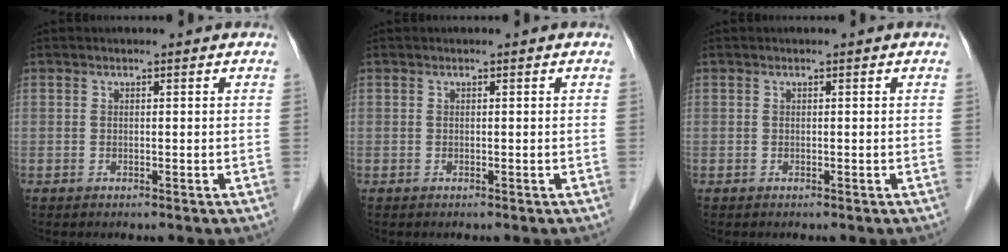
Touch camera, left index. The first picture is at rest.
{"total": 0.0}
{"total": 0.0}